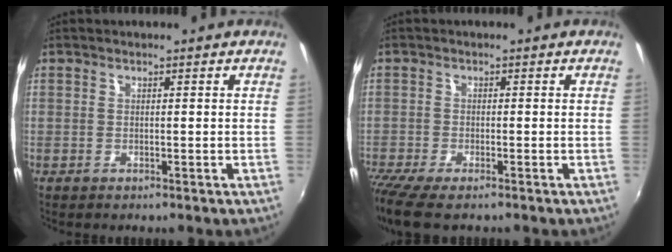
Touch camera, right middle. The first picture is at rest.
{"total": 5.1, "force": [-4.0, 0.5, 3.2], "torque": [-0.076, -0.028, -0.072]}